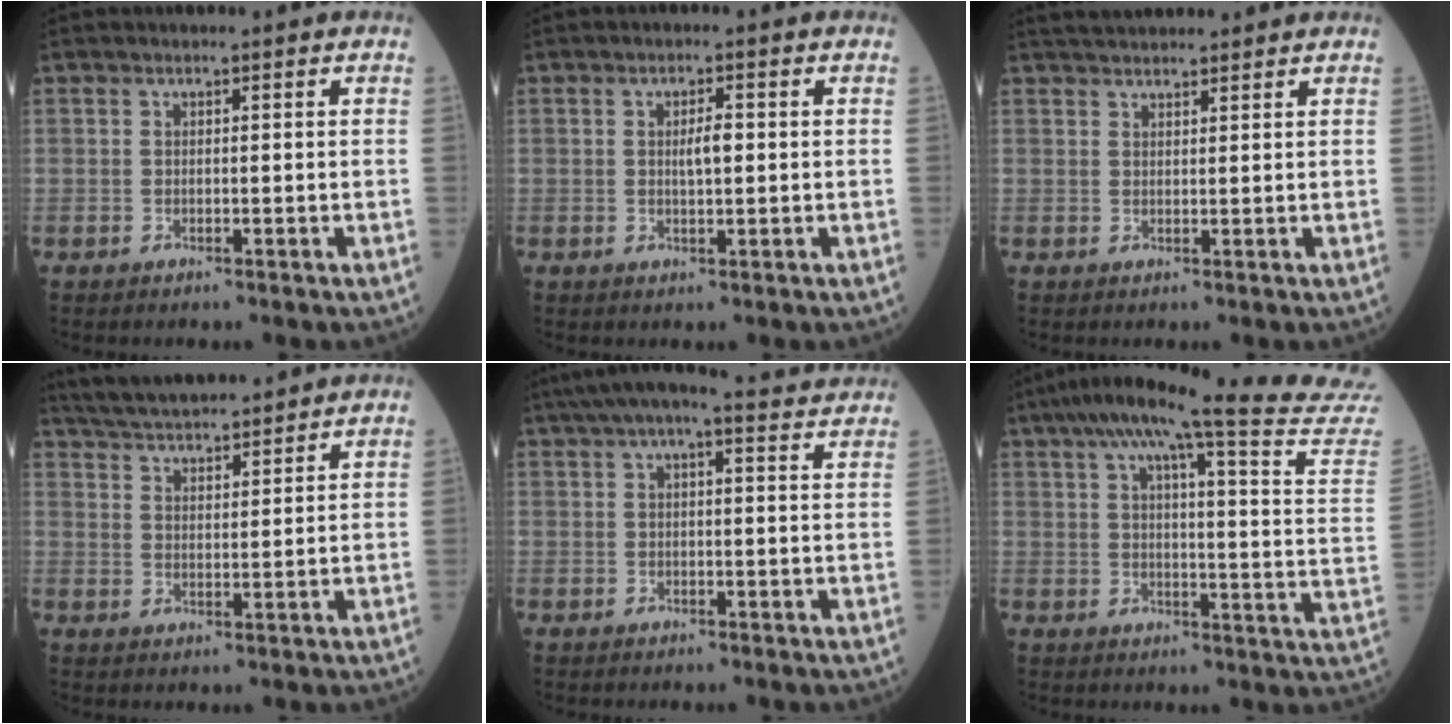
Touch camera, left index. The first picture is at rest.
{"total": 2.6, "force": [0.2, 0.6, 2.5], "torque": [-0.042, 0.001, 0.005]}
{"total": 6.5, "force": [6.0, 1.1, 2.1], "torque": [-0.031, 0.038, 0.093]}
{"total": 12.1, "force": [11.2, 1.3, 4.4], "torque": [-0.083, 0.021, 0.180]}
{"total": 11.4, "force": [9.8, 1.5, 5.6], "torque": [-0.093, 0.042, 0.130]}
{"total": 26.0, "force": [23.2, -0.9, 11.6], "torque": [-0.165, -0.068, 0.276]}